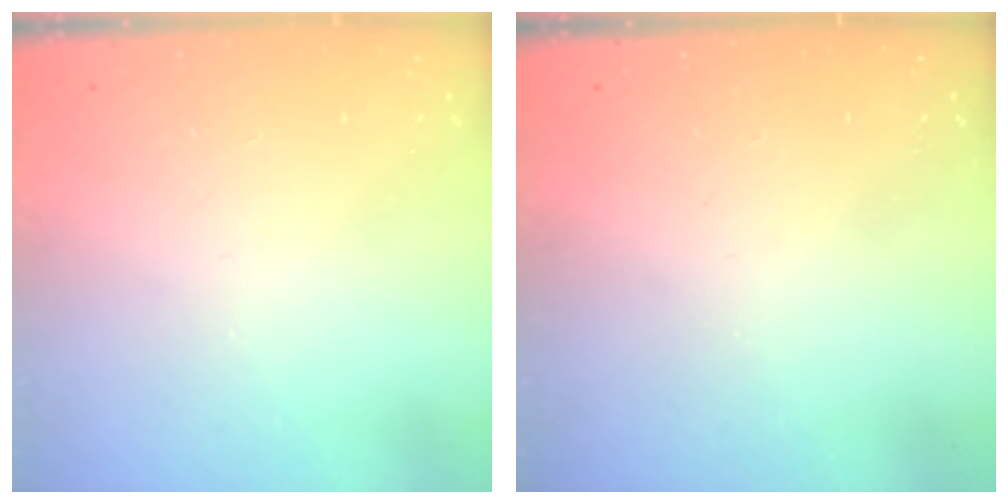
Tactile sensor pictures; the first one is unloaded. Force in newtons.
{"total": 0.0}